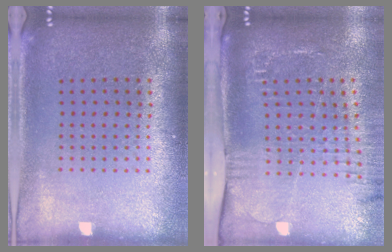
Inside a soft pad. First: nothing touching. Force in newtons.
{"total": 2.6, "press": 2.1, "slide": 1.6}